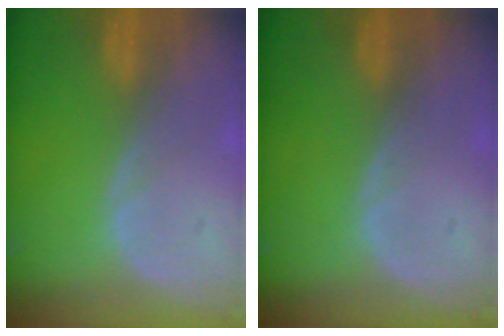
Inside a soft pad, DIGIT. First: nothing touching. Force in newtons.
{"total": 0.0}